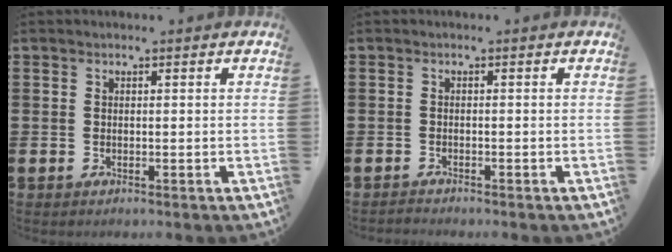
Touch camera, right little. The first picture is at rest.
{"total": 0.7, "force": [-0.7, 0.0, -0.1], "torque": [-0.001, -0.002, -0.014]}